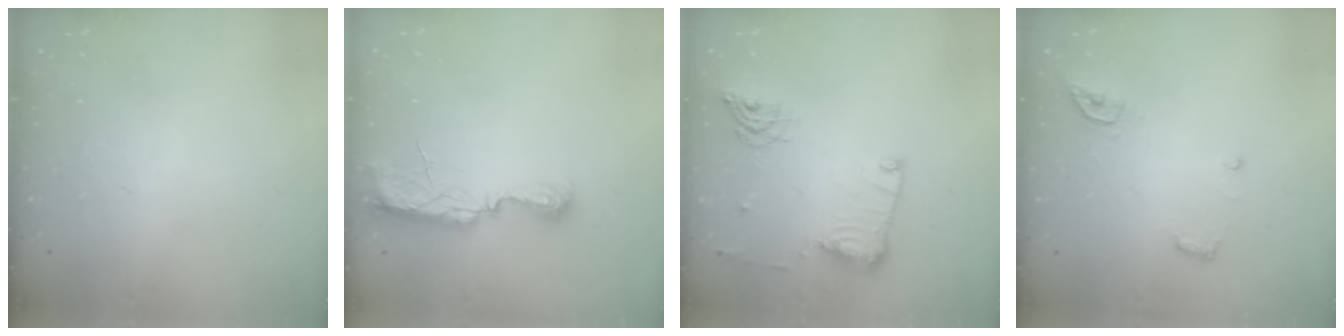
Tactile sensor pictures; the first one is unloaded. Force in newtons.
{"total": 8.1, "press": 8.0, "slide": 1.2}
{"total": 13.4, "press": 13.4, "slide": 0.6}
{"total": 5.5, "press": 5.5, "slide": 0.2}